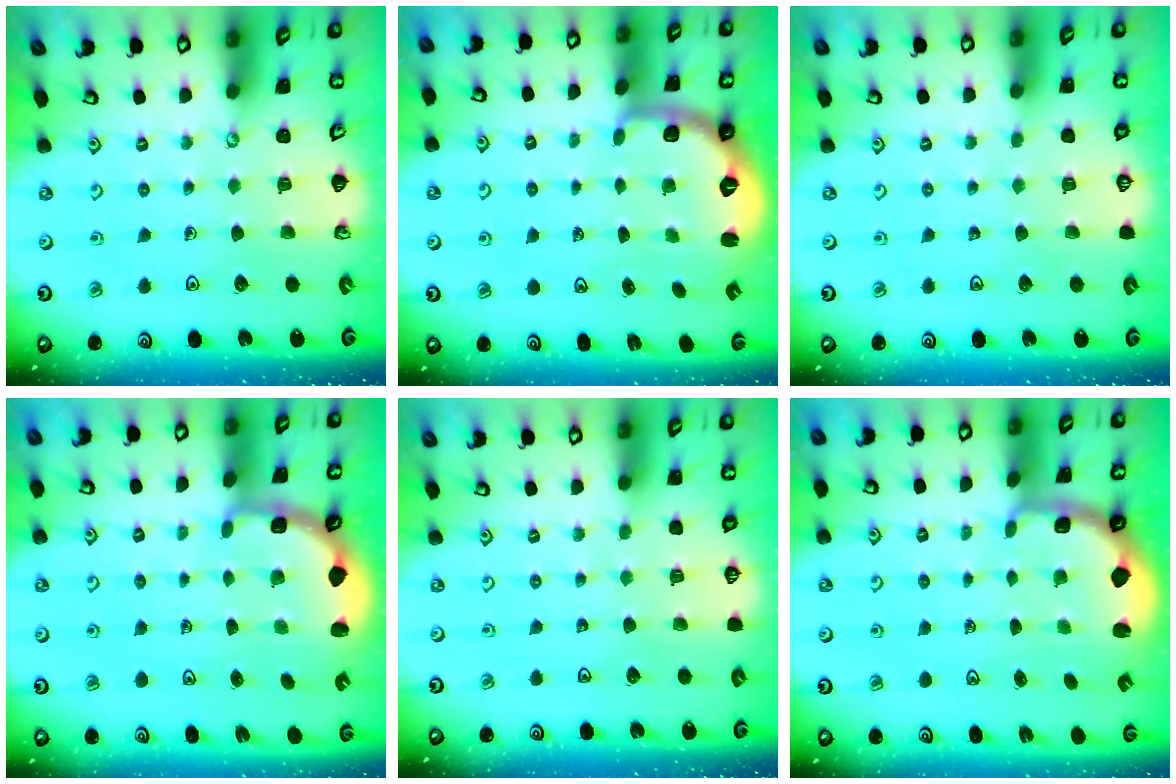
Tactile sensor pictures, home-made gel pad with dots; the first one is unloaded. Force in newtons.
{"total": 2.8, "press": 1.7, "slide": 2.1}
{"total": 0.0}
{"total": 2.8, "press": 2.2, "slide": 1.7}
{"total": 0.0}
{"total": 2.4, "press": 1.1, "slide": 2.2}